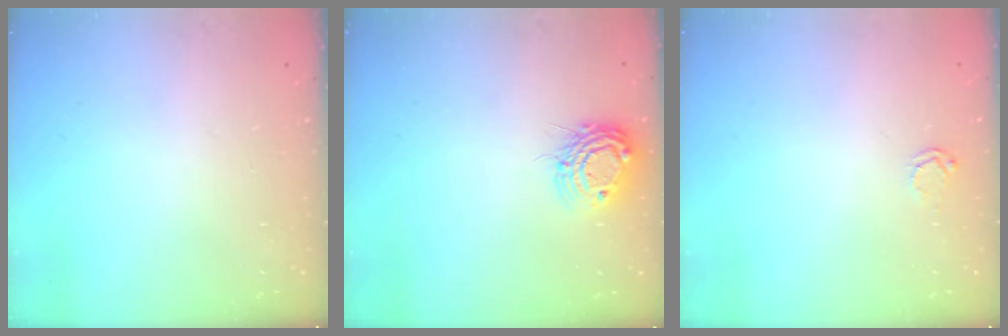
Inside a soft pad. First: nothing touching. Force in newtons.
{"total": 10.5, "press": 10.4, "slide": 0.9}
{"total": 2.9, "press": 2.9, "slide": 0.3}